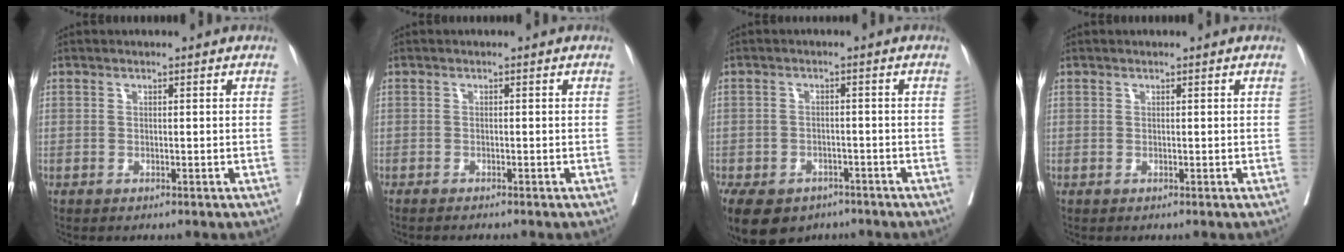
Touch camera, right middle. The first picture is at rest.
{"total": 2.5, "force": [-2.2, 0.0, 1.2], "torque": [-0.016, -0.001, -0.028]}
{"total": 16.8, "force": [-10.0, 11.3, 7.3], "torque": [-0.224, -0.024, -0.136]}
{"total": 0.0}